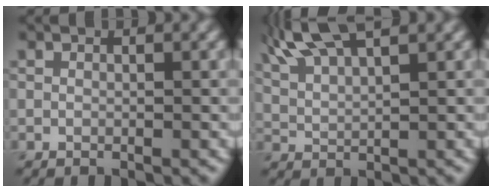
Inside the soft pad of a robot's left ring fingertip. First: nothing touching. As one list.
[{"total": 7.2, "force": [5.1, 2.1, 4.6], "torque": [-0.091, 0.031, 0.072]}]